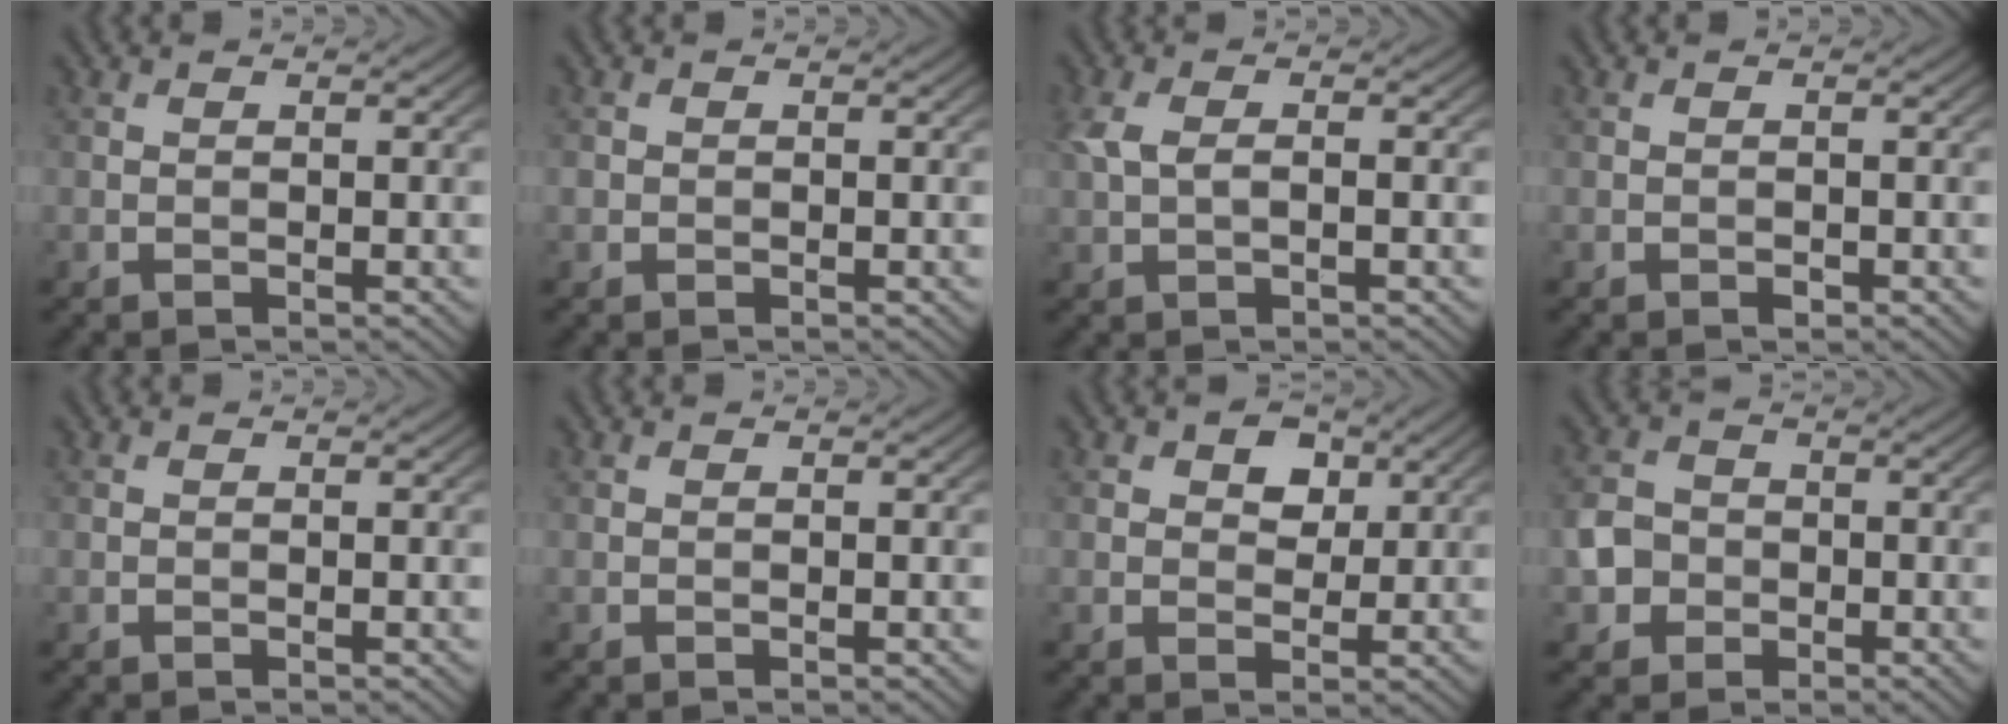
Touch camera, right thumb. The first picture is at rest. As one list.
[{"total": 0.8, "force": [-0.1, 0.7, 0.2], "torque": [-0.005, -0.003, -0.003]}, {"total": 2.8, "force": [0.1, 1.2, 2.6], "torque": [-0.066, 0.003, 0.002]}, {"total": 0.6, "force": [-0.3, 0.4, 0.3], "torque": [-0.003, -0.001, -0.006]}, {"total": 0.0}, {"total": 0.0}, {"total": 3.9, "force": [1.5, 2.7, 2.3], "torque": [-0.031, 0.000, 0.019]}, {"total": 4.2, "force": [-1.3, 3.7, 1.5], "torque": [-0.037, -0.001, -0.036]}]